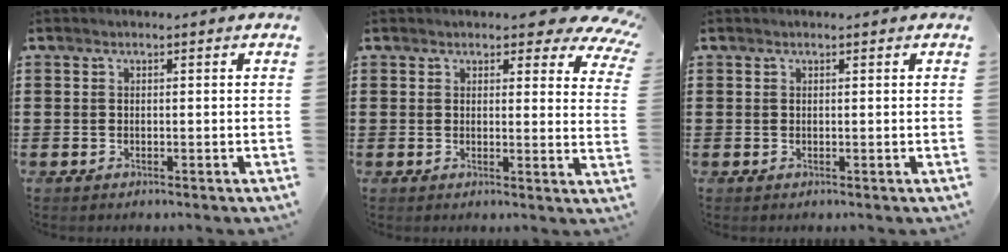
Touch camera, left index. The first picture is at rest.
{"total": 4.5, "force": [3.7, 1.4, 2.1], "torque": [-0.032, -0.017, 0.063]}
{"total": 0.0}